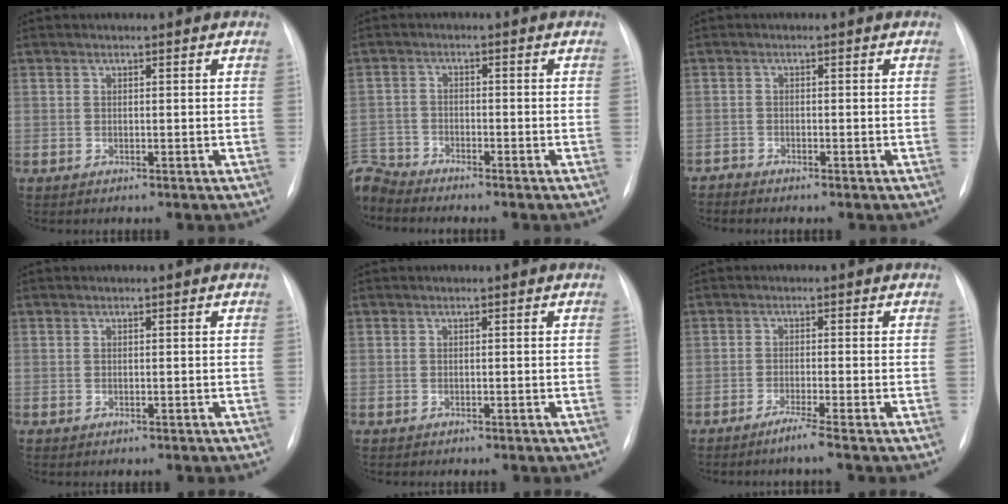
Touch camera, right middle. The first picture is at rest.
{"total": 5.5, "force": [-5.5, 0.5, -0.2], "torque": [0.004, -0.006, -0.109]}
{"total": 1.0, "force": [-0.9, -0.1, -0.3], "torque": [0.011, -0.006, -0.018]}
{"total": 0.0}
{"total": 0.0}
{"total": 2.5, "force": [-1.8, -0.9, 1.5], "torque": [-0.031, -0.006, -0.036]}